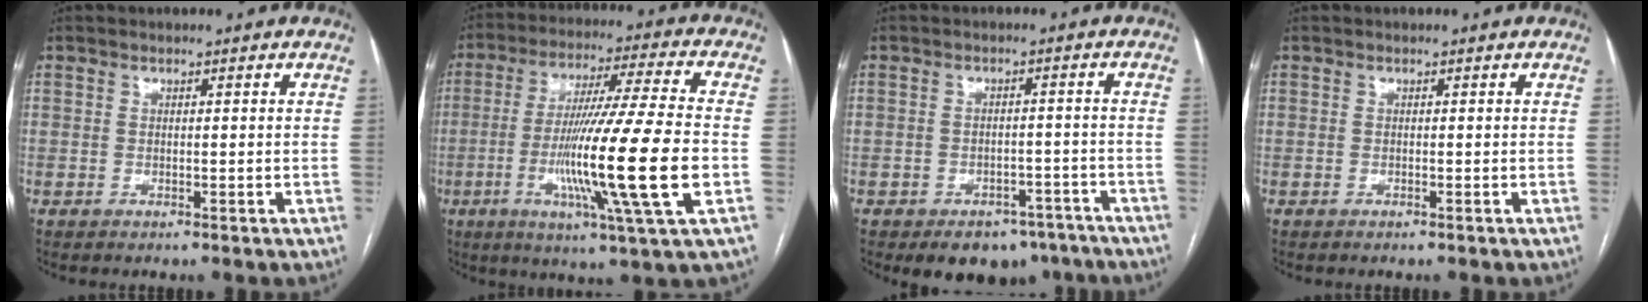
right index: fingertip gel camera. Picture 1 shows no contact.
{"total": 19.5, "force": [-4.2, -0.9, 19.0], "torque": [-0.337, -0.020, -0.080]}
{"total": 12.9, "force": [-9.7, 6.2, 5.8], "torque": [-0.070, 0.013, -0.135]}
{"total": 0.0}